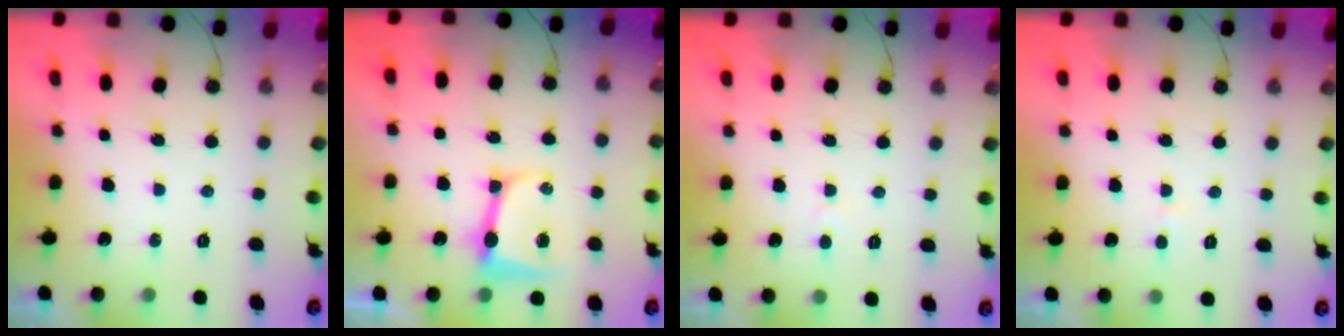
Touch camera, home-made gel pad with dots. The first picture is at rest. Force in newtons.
{"total": 8.5, "press": 8.5, "slide": 0.7}
{"total": 2.0, "press": 2.0, "slide": 0.2}
{"total": 2.2, "press": 2.2, "slide": 0.2}